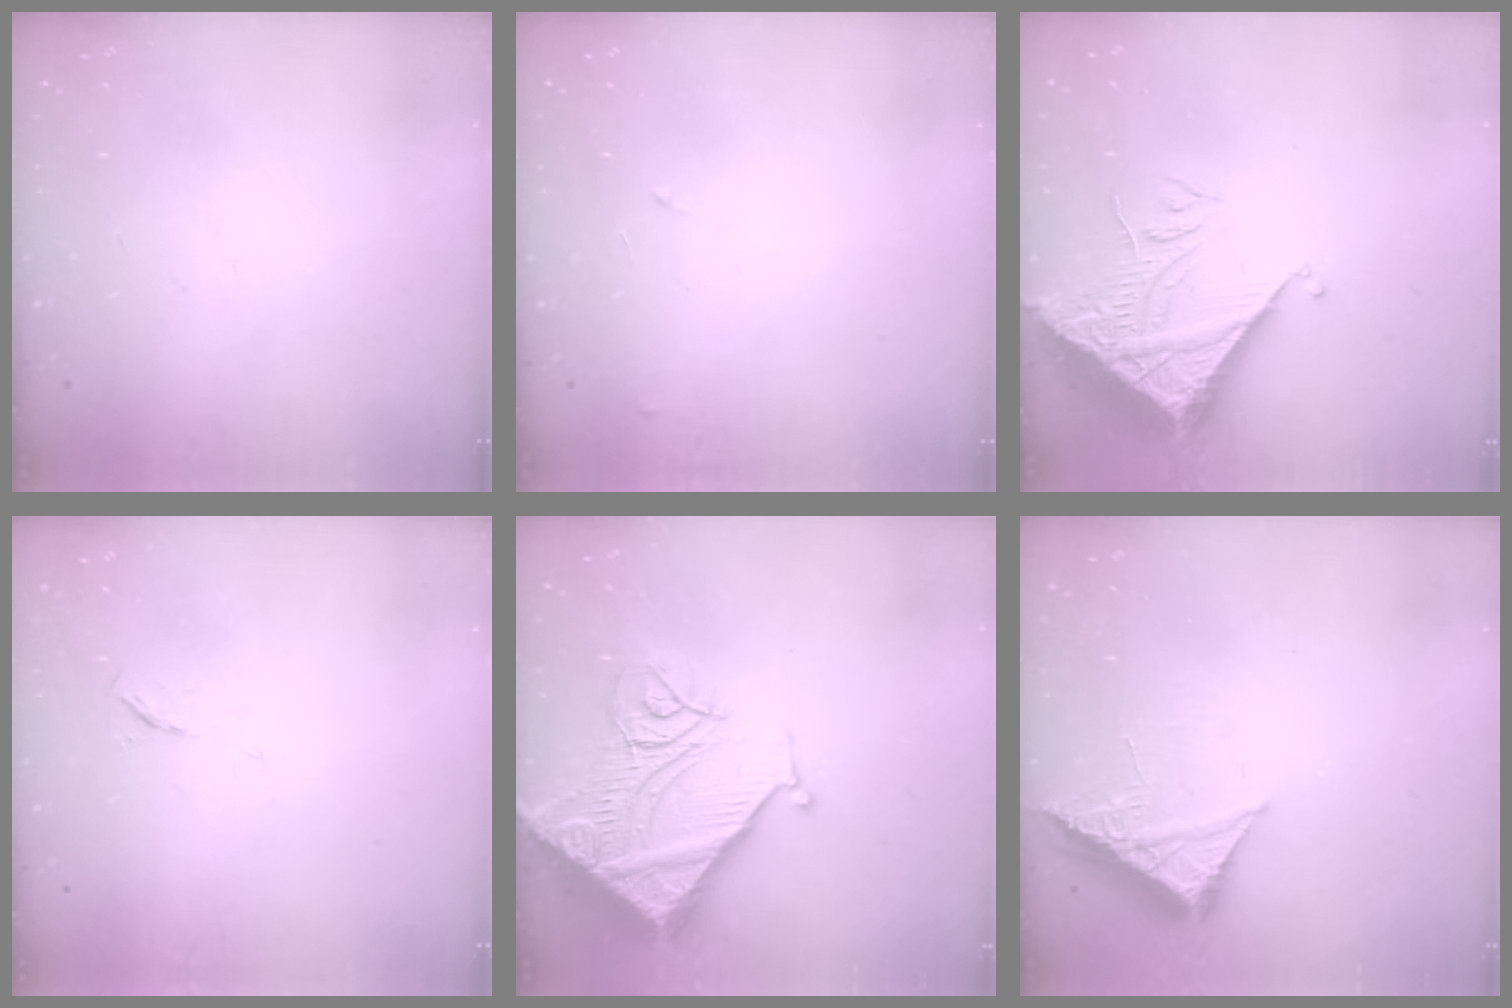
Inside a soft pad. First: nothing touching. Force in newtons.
{"total": 8.1, "press": 8.1, "slide": 0.6}
{"total": 11.2, "press": 11.2, "slide": 0.9}
{"total": 4.0, "press": 4.0, "slide": 0.6}
{"total": 23.6, "press": 23.4, "slide": 3.0}
{"total": 6.1, "press": 6.0, "slide": 0.7}